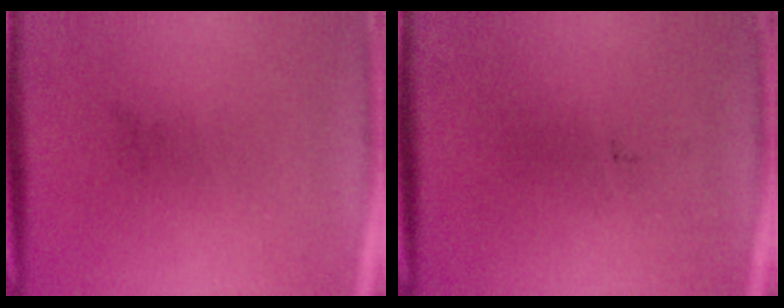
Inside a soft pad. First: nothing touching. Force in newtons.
{"total": 0.0}